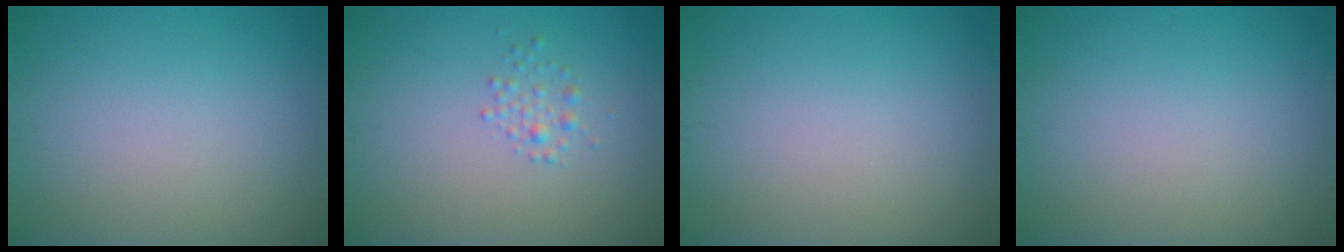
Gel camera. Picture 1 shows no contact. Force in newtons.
{"total": 1.3, "press": 1.3, "slide": 0.0}
{"total": 0.0}
{"total": 0.0}